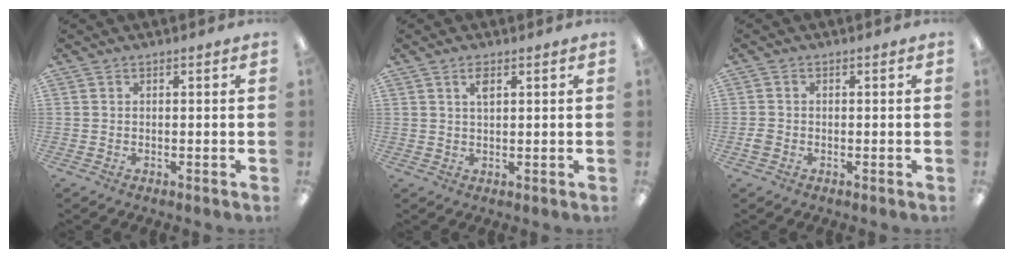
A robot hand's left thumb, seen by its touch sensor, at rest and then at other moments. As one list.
[{"total": 2.6, "force": [1.5, 1.0, 1.9], "torque": [-0.035, 0.001, 0.023]}, {"total": 1.7, "force": [-0.7, 1.4, 0.8], "torque": [-0.014, 0.003, -0.012]}]